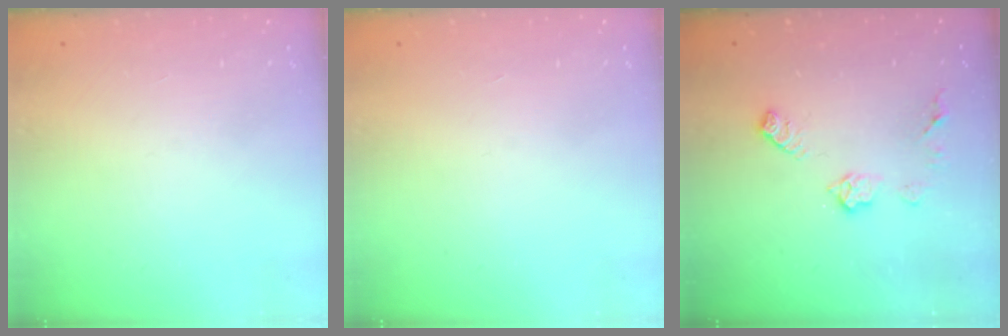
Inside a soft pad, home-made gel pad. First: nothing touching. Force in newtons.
{"total": 0.0}
{"total": 8.1, "press": 8.1, "slide": 0.2}